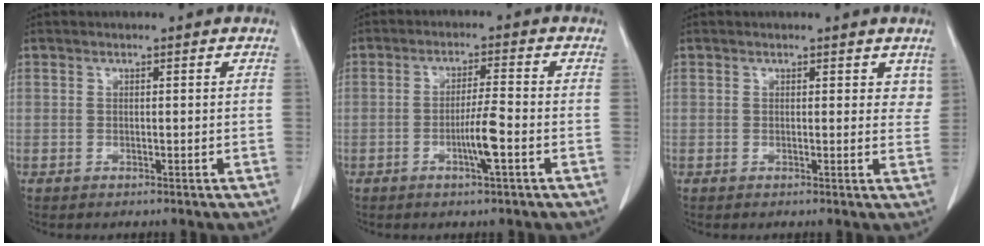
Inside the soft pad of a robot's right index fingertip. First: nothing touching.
{"total": 4.9, "force": [-1.8, -0.2, 4.5], "torque": [-0.083, -0.006, -0.033]}
{"total": 2.6, "force": [1.8, 1.5, 1.0], "torque": [0.006, -0.005, 0.014]}